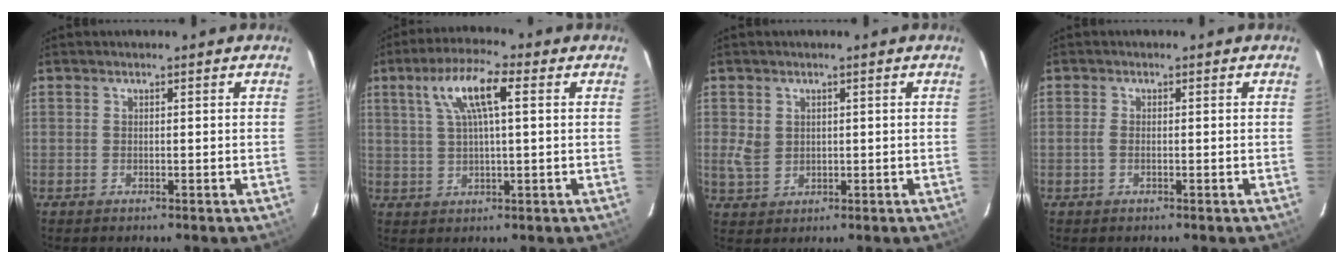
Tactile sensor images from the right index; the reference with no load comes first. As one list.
[{"total": 9.1, "force": [3.1, 2.1, 8.3], "torque": [-0.158, 0.018, 0.058]}, {"total": 3.9, "force": [0.7, 3.3, 1.8], "torque": [-0.034, 0.000, 0.022]}, {"total": 1.2, "force": [-0.3, 0.4, 1.1], "torque": [-0.027, -0.002, -0.006]}]